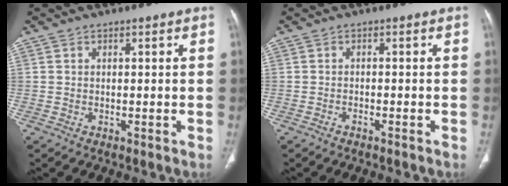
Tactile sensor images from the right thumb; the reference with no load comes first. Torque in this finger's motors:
{"motor_torque": [-0.24, -0.01, -0.45, 0.26, -0.03]}